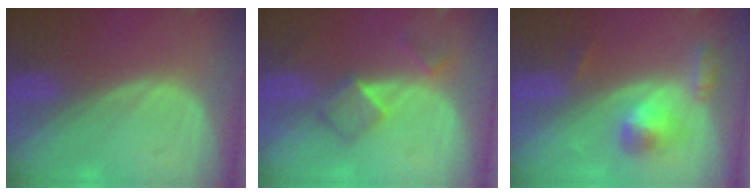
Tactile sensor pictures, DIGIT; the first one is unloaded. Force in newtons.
{"total": 5.2, "press": 4.5, "slide": 2.5}
{"total": 5.3, "press": 4.9, "slide": 1.9}